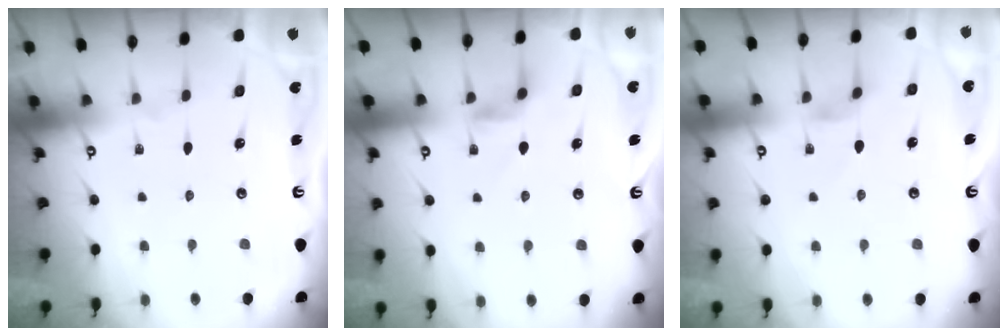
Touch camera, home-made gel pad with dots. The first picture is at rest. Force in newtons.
{"total": 3.7, "press": 3.7, "slide": 0.6}
{"total": 0.9, "press": 0.8, "slide": 0.4}